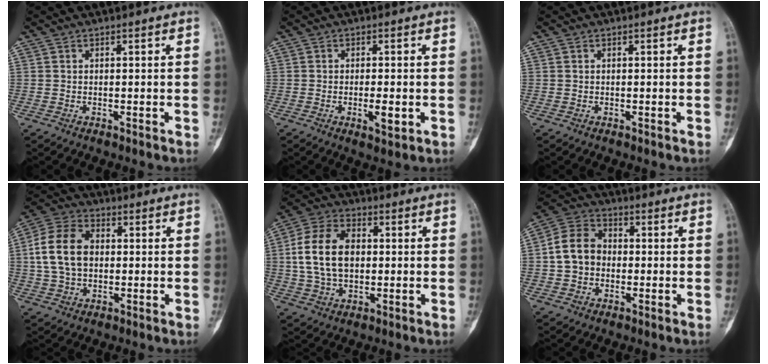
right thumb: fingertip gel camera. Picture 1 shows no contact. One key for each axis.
{"total": 3.8, "fx": -0.9, "fy": 1.3, "fz": 3.5, "tx": -0.056, "ty": -0.005, "tz": -0.012}
{"total": 0.0}
{"total": 11.9, "fx": 0.9, "fy": 8.4, "fz": 8.5, "tx": -0.154, "ty": 0.021, "tz": 0.012}
{"total": 13.4, "fx": 0.9, "fy": 8.9, "fz": 10.0, "tx": -0.177, "ty": 0.016, "tz": 0.015}
{"total": 9.0, "fx": -0.3, "fy": 7.2, "fz": 5.4, "tx": -0.084, "ty": 0.028, "tz": -0.018}